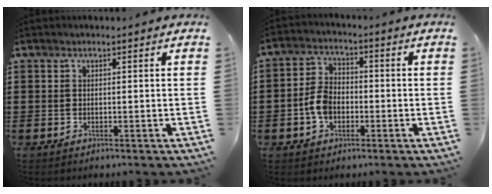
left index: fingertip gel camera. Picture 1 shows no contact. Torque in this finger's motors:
{"motor_torque": [1.24, 0.52, 0.46, 0.05]}